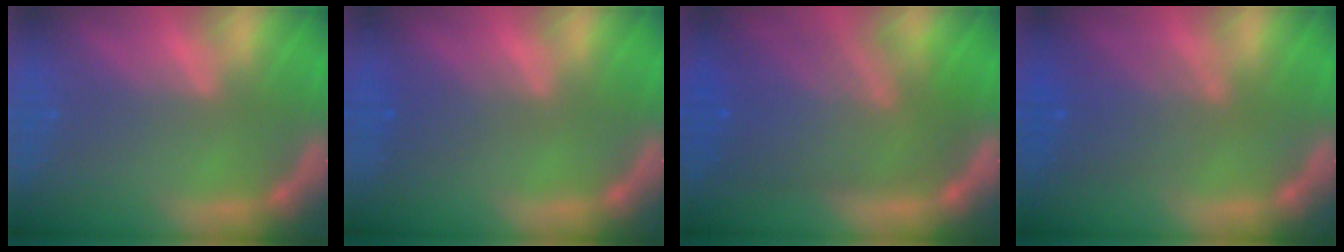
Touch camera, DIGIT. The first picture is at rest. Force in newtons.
{"total": 2.0}
{"total": 10.0}
{"total": 4.5}